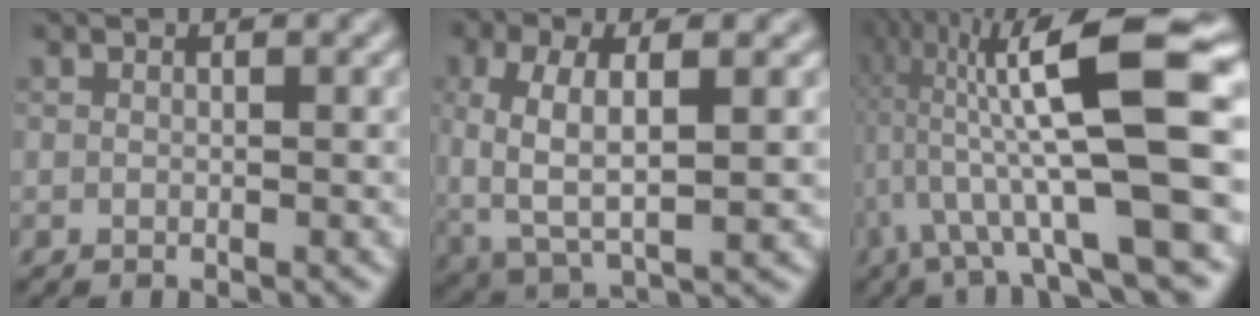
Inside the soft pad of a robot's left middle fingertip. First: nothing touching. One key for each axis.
{"total": 6.5, "fx": 0.6, "fy": 2.9, "fz": 5.8, "tx": -0.121, "ty": 0.001, "tz": 0.010}
{"total": 13.7, "fx": 0.5, "fy": 3.0, "fz": 13.3, "tx": -0.227, "ty": 0.029, "tz": 0.012}